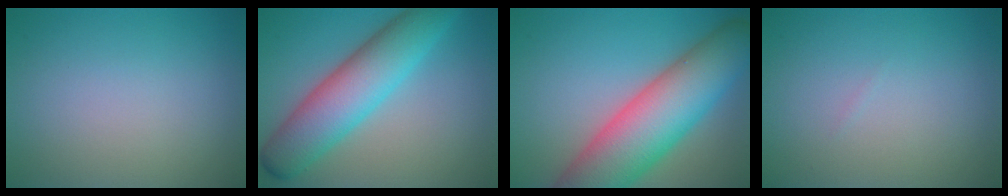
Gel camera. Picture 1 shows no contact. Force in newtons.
{"total": 8.0, "press": 8.0, "slide": 0.2}
{"total": 12.0, "press": 12.0, "slide": 0.5}
{"total": 0.0}